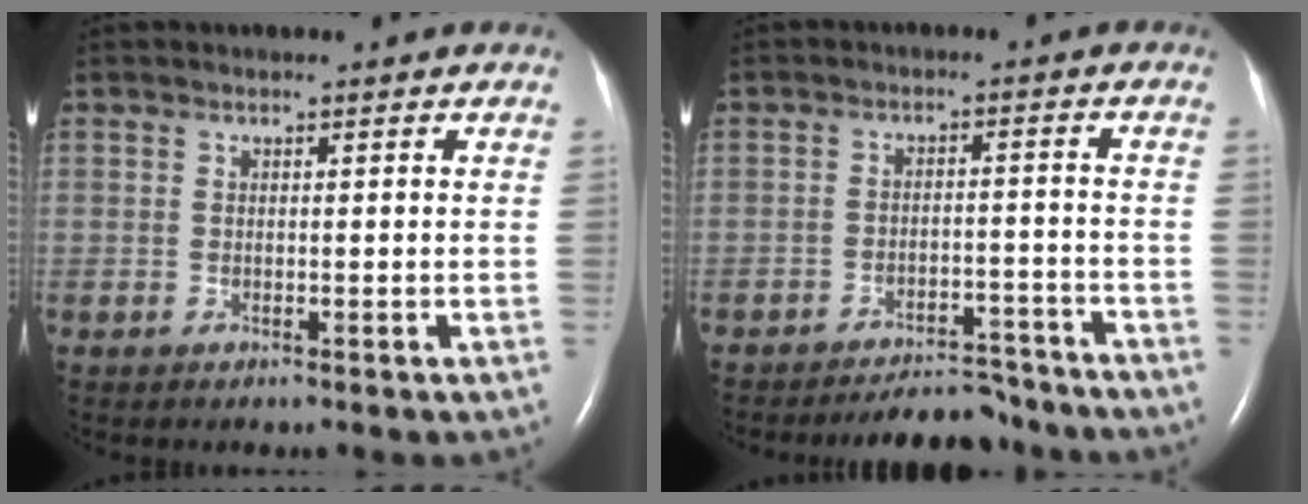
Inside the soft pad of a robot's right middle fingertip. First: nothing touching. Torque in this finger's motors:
{"motor_torque": [0.09, -0.12, 0.04, 0.03]}